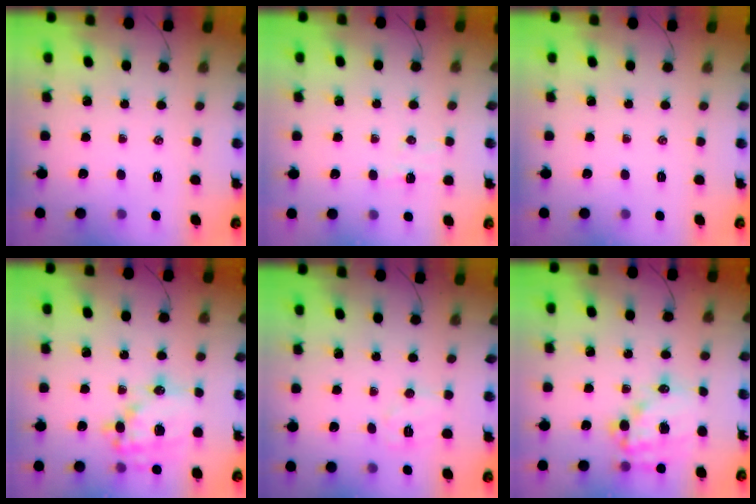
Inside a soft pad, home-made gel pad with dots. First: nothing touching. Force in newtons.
{"total": 4.3, "press": 4.2, "slide": 1.0}
{"total": 0.0}
{"total": 19.0, "press": 18.6, "slide": 3.7}
{"total": 5.6, "press": 5.5, "slide": 0.8}
{"total": 15.4, "press": 14.9, "slide": 3.9}